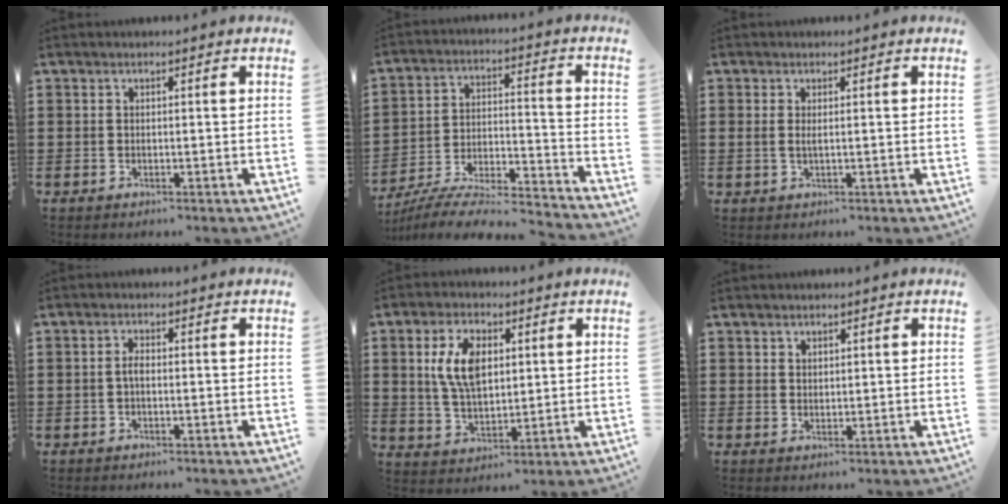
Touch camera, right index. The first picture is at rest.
{"total": 6.7, "force": [-6.1, 1.0, 2.5], "torque": [-0.048, -0.003, -0.121]}
{"total": 1.1, "force": [0.2, 0.3, 1.0], "torque": [-0.021, 0.004, 0.003]}
{"total": 1.7, "force": [-0.3, 0.6, 1.6], "torque": [-0.038, -0.002, -0.009]}
{"total": 8.3, "force": [2.1, 4.7, 6.6], "torque": [-0.154, 0.010, 0.033]}
{"total": 1.5, "force": [1.3, 0.9, 0.1], "torque": [-0.004, 0.002, 0.025]}